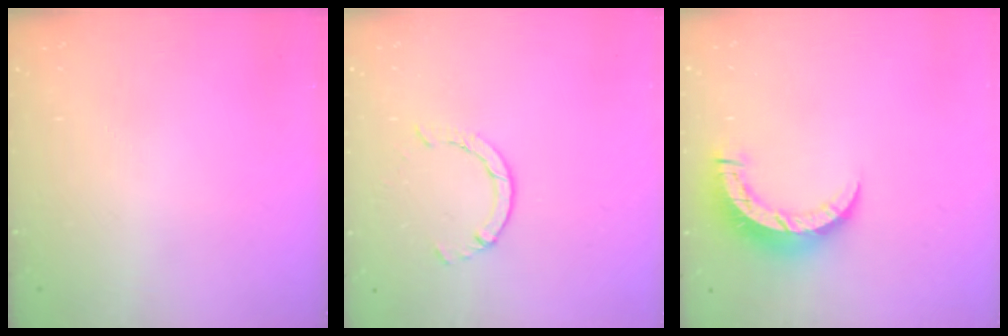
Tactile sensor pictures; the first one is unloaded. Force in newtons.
{"total": 2.9, "press": 2.9, "slide": 0.4}
{"total": 10.2, "press": 10.1, "slide": 1.0}